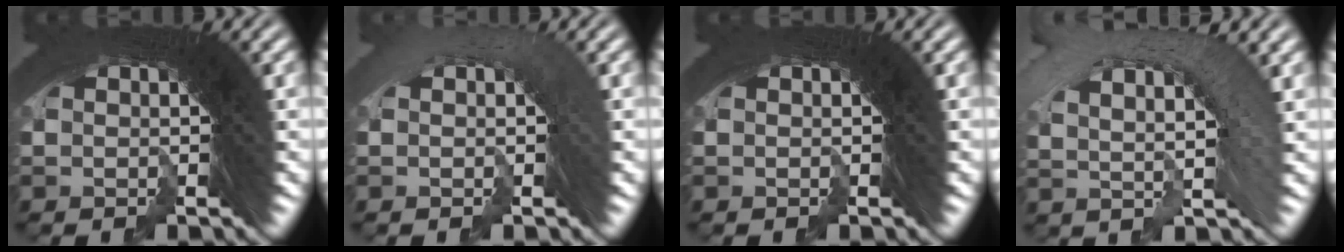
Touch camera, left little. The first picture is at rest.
{"total": 3.2, "force": [-2.6, -0.2, -1.9], "torque": [0.025, -0.010, -0.037]}
{"total": 0.0}
{"total": 4.8, "force": [-1.4, 3.9, 2.3], "torque": [-0.024, 0.018, -0.037]}